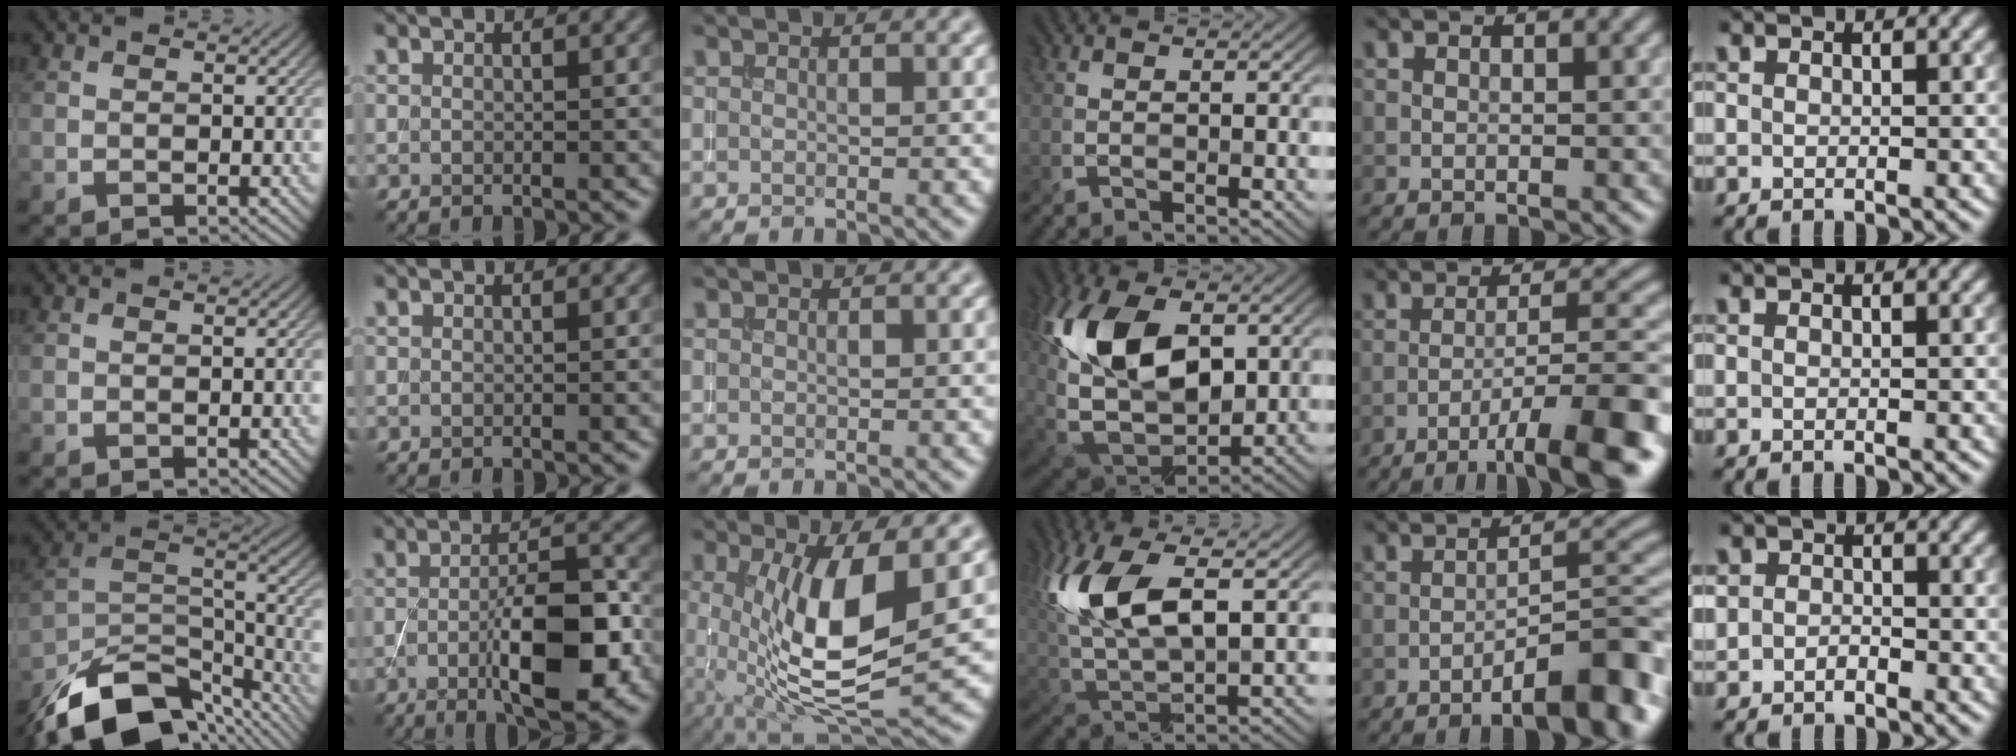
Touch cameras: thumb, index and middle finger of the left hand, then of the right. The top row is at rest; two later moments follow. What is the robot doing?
{"motion": "extract", "object": "backpack"}